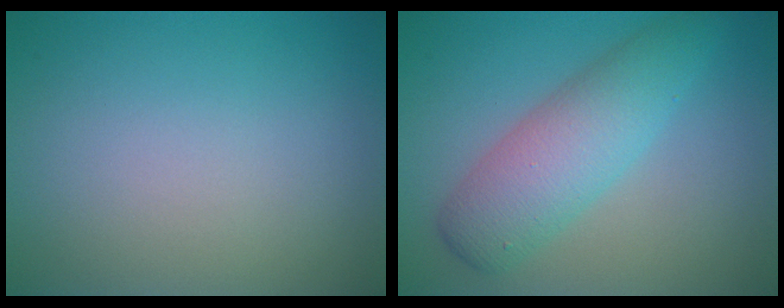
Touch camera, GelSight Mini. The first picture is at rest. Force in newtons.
{"total": 5.3, "press": 5.3, "slide": 0.1}